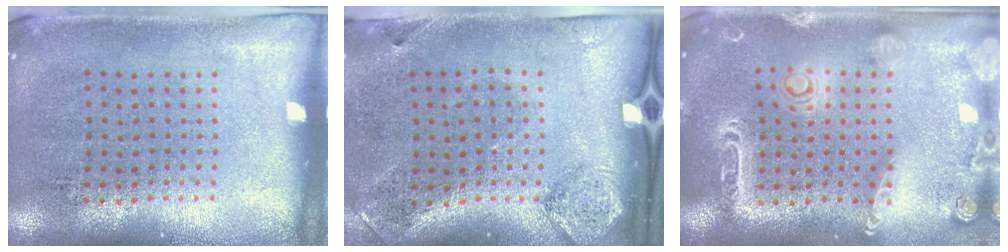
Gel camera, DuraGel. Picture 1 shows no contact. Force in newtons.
{"total": 1.9, "press": 1.1, "slide": 1.6}
{"total": 2.0, "press": 1.9, "slide": 0.7}